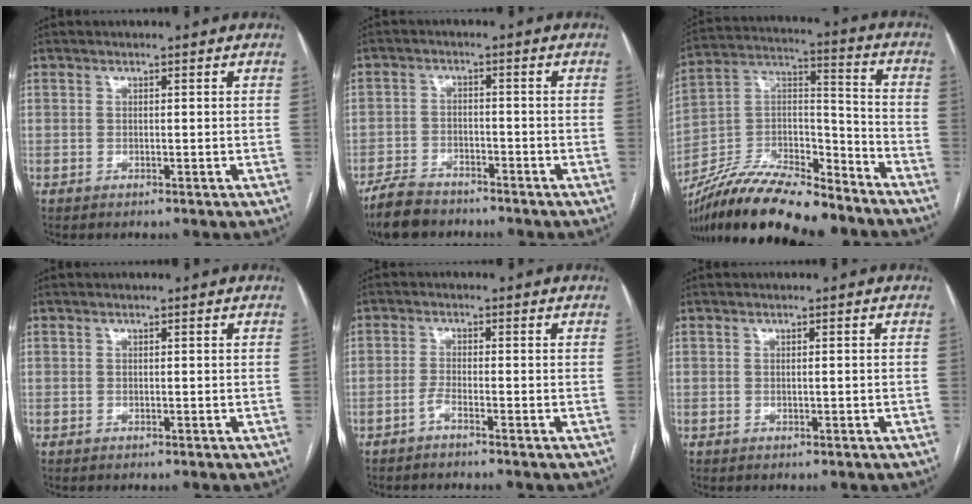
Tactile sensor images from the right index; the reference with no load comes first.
{"total": 6.6, "force": [-5.6, 2.6, 2.3], "torque": [-0.050, -0.012, -0.105]}
{"total": 22.1, "force": [-19.0, 5.0, 10.1], "torque": [-0.195, 0.006, -0.331]}
{"total": 0.0}
{"total": 1.7, "force": [-1.4, -0.2, 1.0], "torque": [-0.024, 0.001, -0.032]}
{"total": 0.5, "force": [-0.1, 0.0, 0.5], "torque": [-0.010, 0.000, 0.001]}